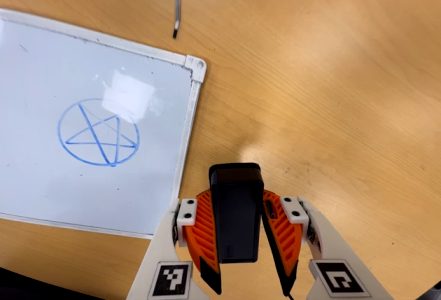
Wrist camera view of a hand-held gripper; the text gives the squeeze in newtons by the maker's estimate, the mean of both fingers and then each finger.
{"total": 7.9, "left": 6.9, "right": 8.8}